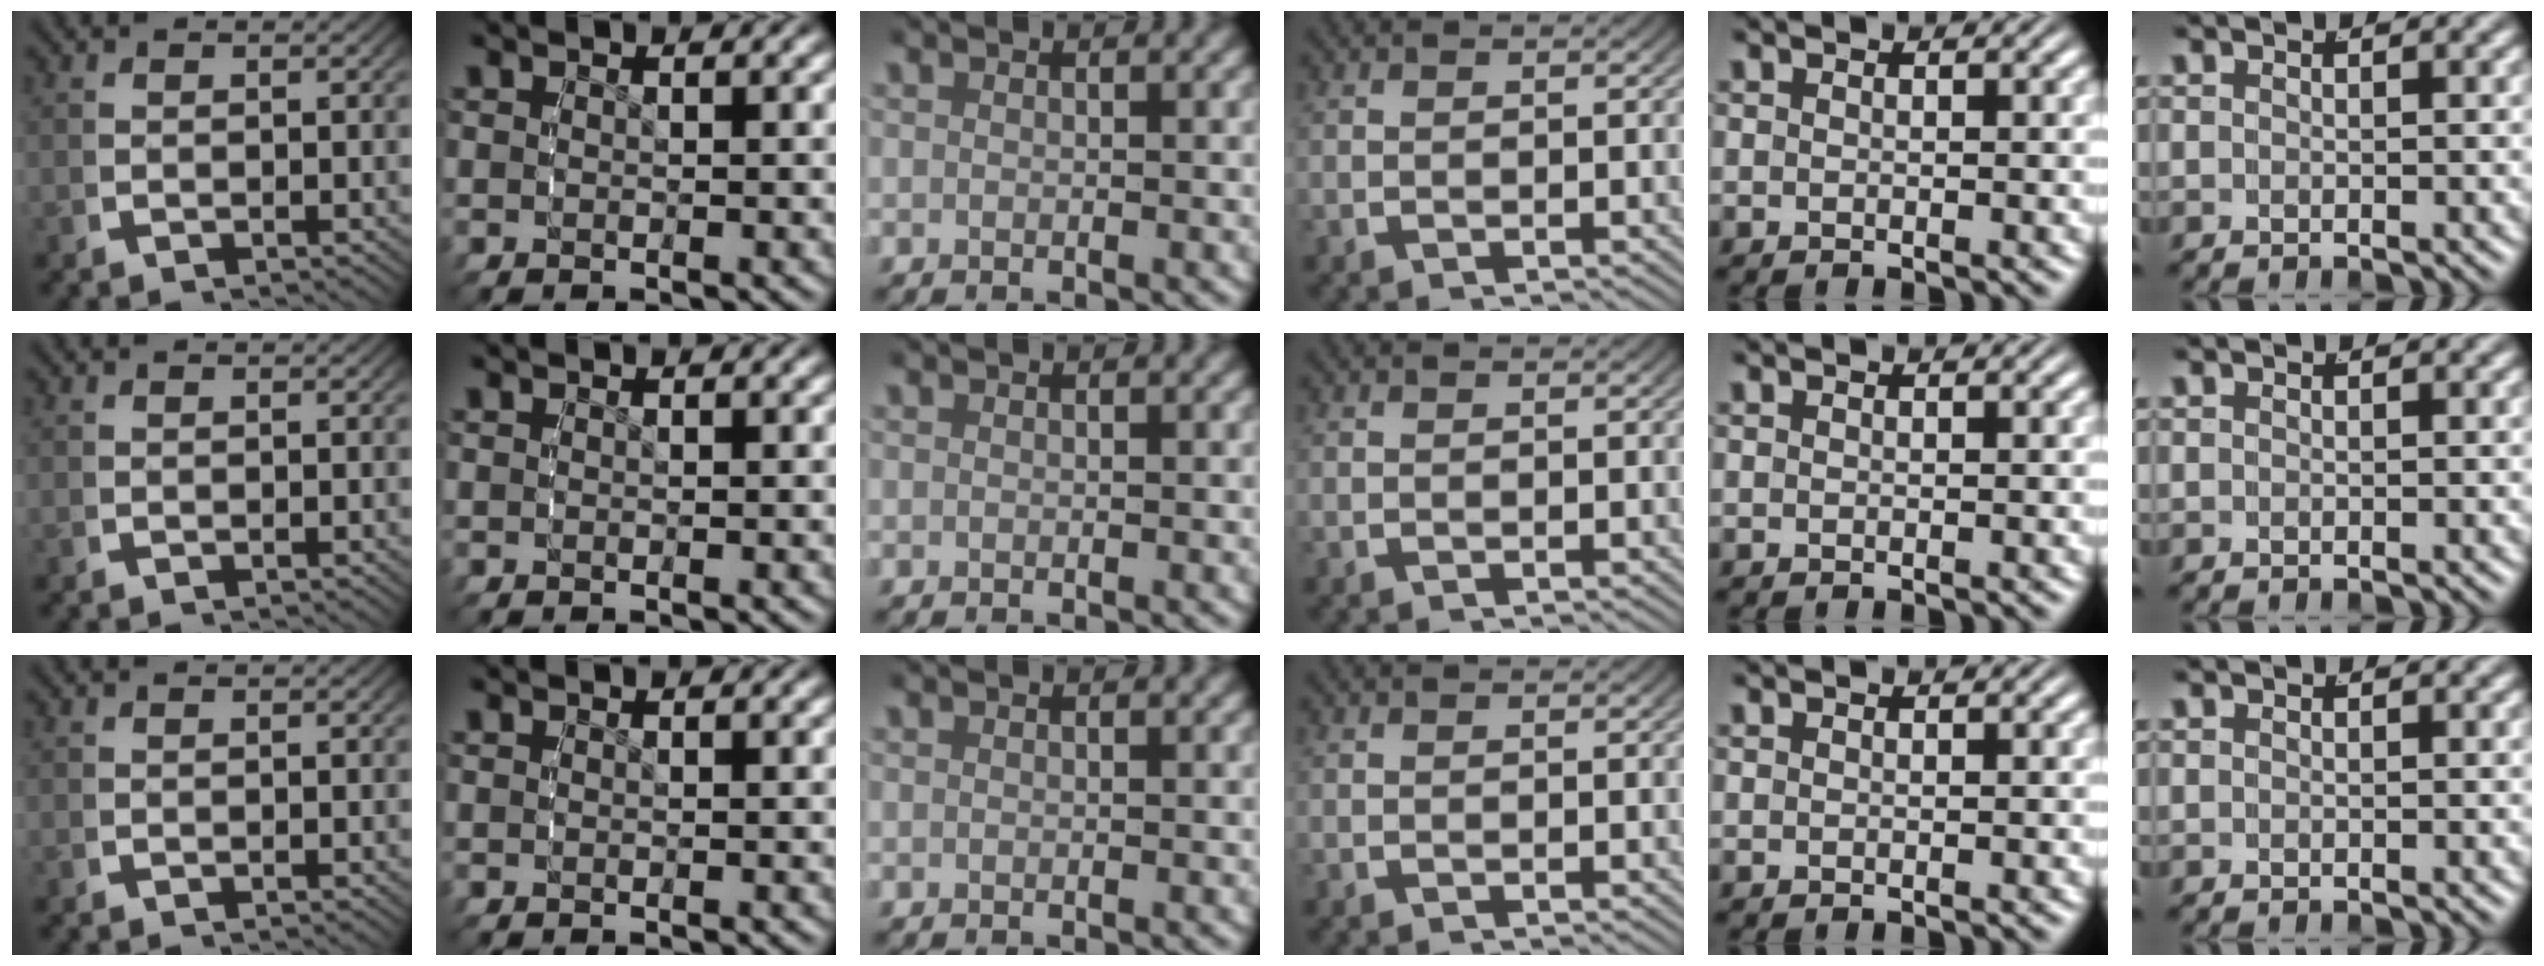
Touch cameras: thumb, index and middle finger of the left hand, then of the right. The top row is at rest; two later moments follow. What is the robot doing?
{"motion": "reach", "object": "backpack"}